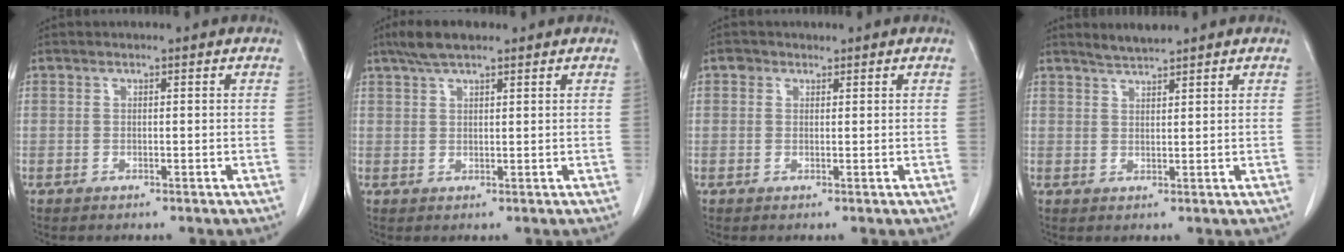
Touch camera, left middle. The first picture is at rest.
{"total": 4.7, "force": [3.5, 1.3, 2.8], "torque": [-0.061, 0.017, 0.065]}
{"total": 1.2, "force": [0.7, 0.9, 0.1], "torque": [0.000, 0.008, 0.009]}
{"total": 2.5, "force": [2.4, -0.2, 0.7], "torque": [-0.017, 0.003, 0.046]}